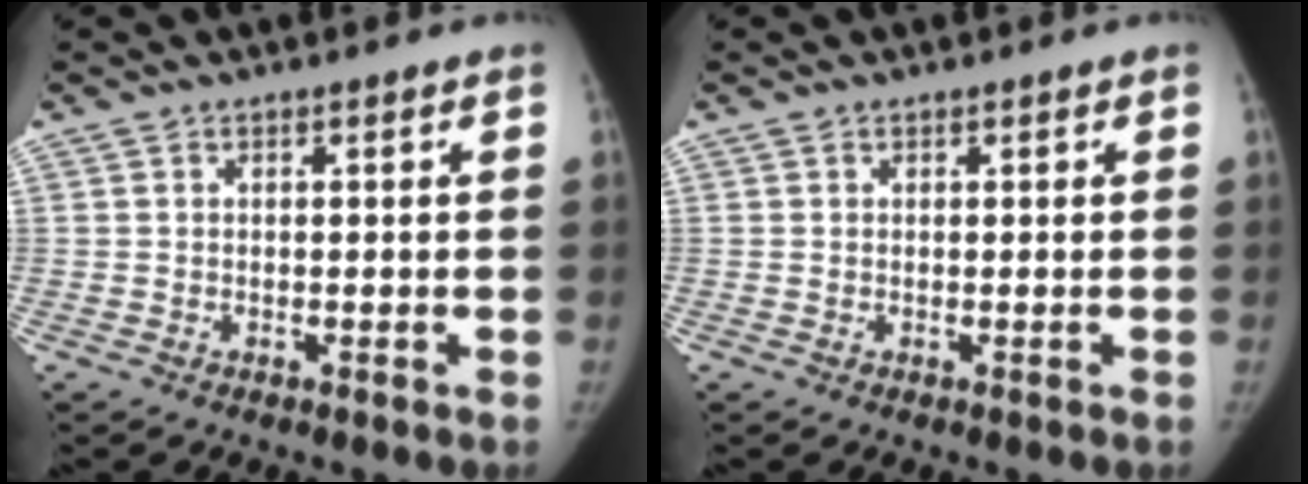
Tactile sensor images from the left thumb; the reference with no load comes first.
{"total": 0.0}